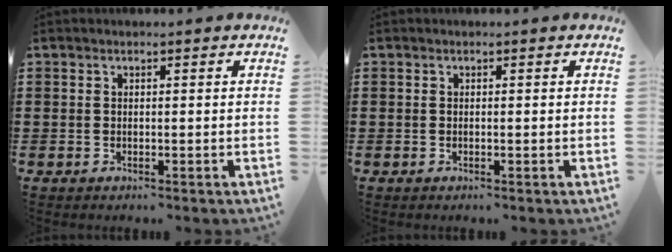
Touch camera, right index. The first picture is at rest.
{"total": 0.0}